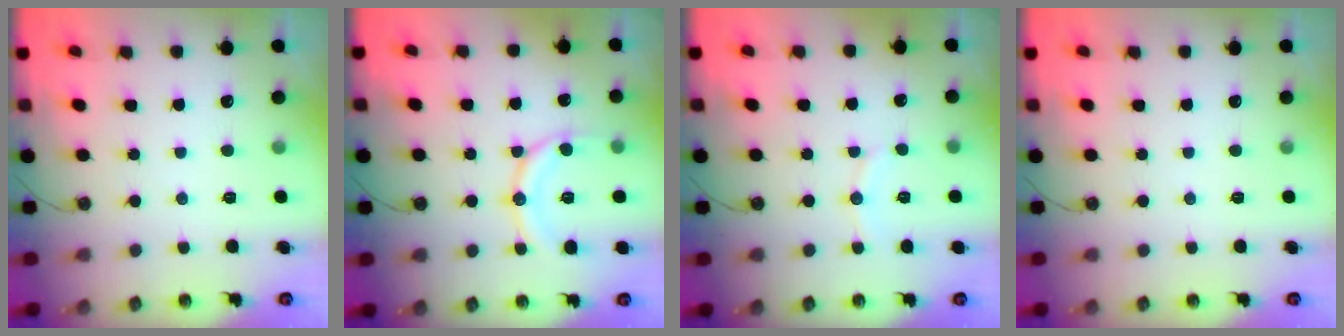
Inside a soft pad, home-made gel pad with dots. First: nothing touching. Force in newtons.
{"total": 12.6, "press": 12.5, "slide": 1.4}
{"total": 6.1, "press": 6.1, "slide": 0.1}
{"total": 0.0}